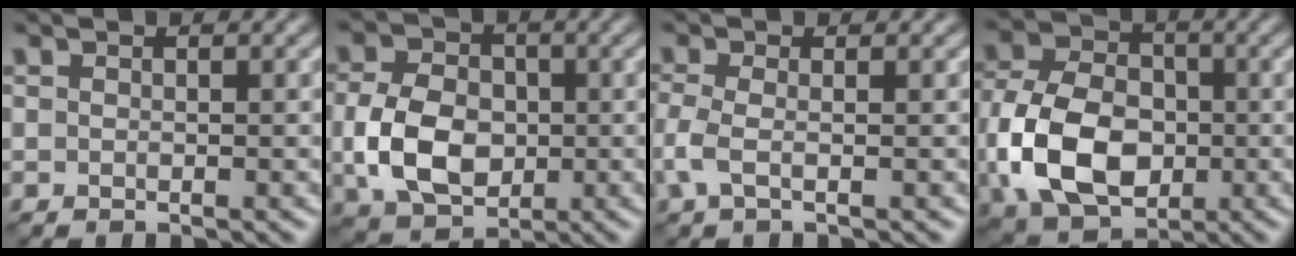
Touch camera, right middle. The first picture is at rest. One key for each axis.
{"total": 6.7, "fx": -0.9, "fy": 4.9, "fz": 4.5, "tx": -0.100, "ty": -0.004, "tz": -0.026}
{"total": 2.3, "fx": -0.7, "fy": 0.9, "fz": 2.0, "tx": -0.060, "ty": -0.004, "tz": -0.021}
{"total": 10.2, "fx": -2.3, "fy": 7.1, "fz": 7.0, "tx": -0.152, "ty": -0.006, "tz": -0.057}